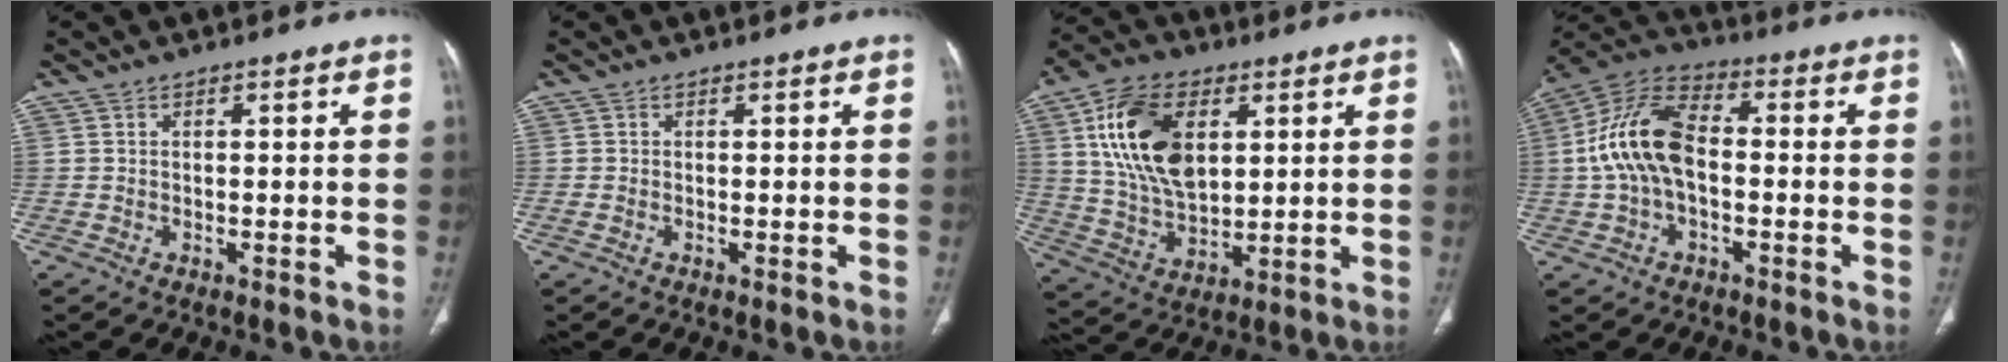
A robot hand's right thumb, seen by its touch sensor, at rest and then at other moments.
{"total": 0.6, "force": [-0.1, 0.4, 0.5], "torque": [-0.013, -0.002, -0.002]}
{"total": 17.7, "force": [5.2, 10.6, 13.2], "torque": [-0.230, -0.010, 0.101]}
{"total": 14.1, "force": [-0.5, 8.1, 11.5], "torque": [-0.229, 0.038, -0.018]}